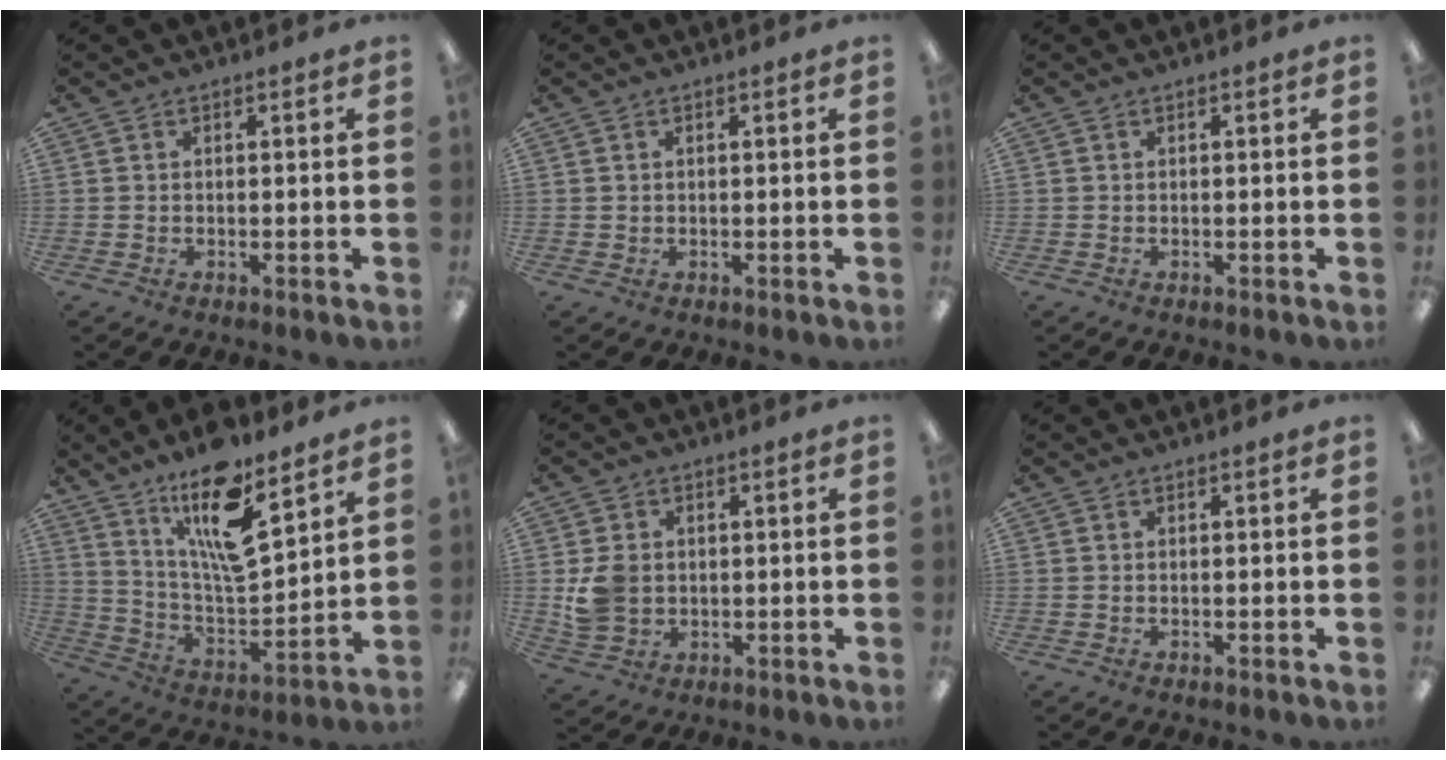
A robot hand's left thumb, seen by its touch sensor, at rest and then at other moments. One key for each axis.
{"total": 0.6, "fx": 0.3, "fy": 0.5, "fz": 0.0, "tx": 0.000, "ty": 0.004, "tz": 0.005}
{"total": 0.0}
{"total": 17.7, "fx": 12.4, "fy": 5.5, "fz": 11.5, "tx": -0.202, "ty": -0.070, "tz": 0.207}
{"total": 6.7, "fx": 0.5, "fy": 5.6, "fz": 3.6, "tx": -0.060, "ty": 0.007, "tz": 0.013}
{"total": 0.0}